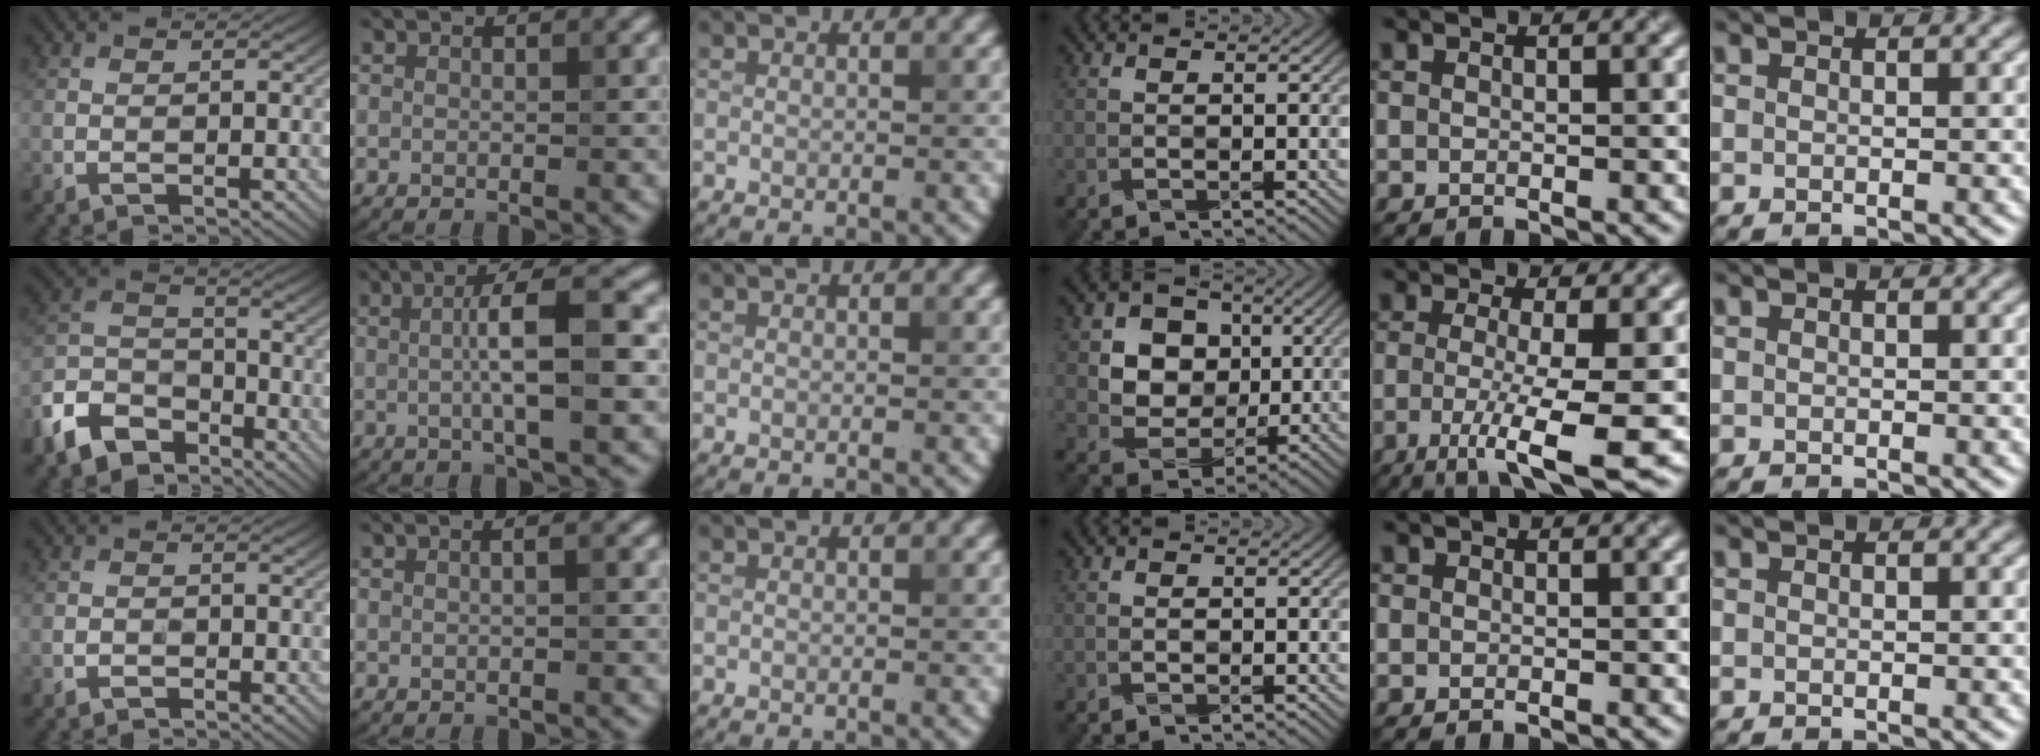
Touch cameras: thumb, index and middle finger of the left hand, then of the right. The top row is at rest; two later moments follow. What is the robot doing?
{"motion": "wrap", "object": "tissue paper"}